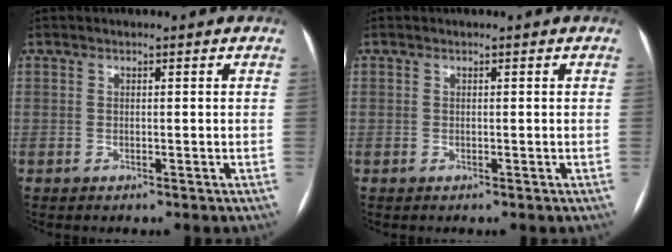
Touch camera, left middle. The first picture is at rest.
{"total": 0.0}